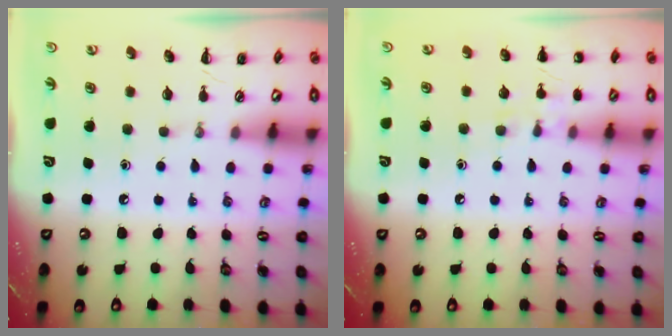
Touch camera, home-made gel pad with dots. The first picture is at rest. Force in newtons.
{"total": 7.4, "press": 7.1, "slide": 2.1}